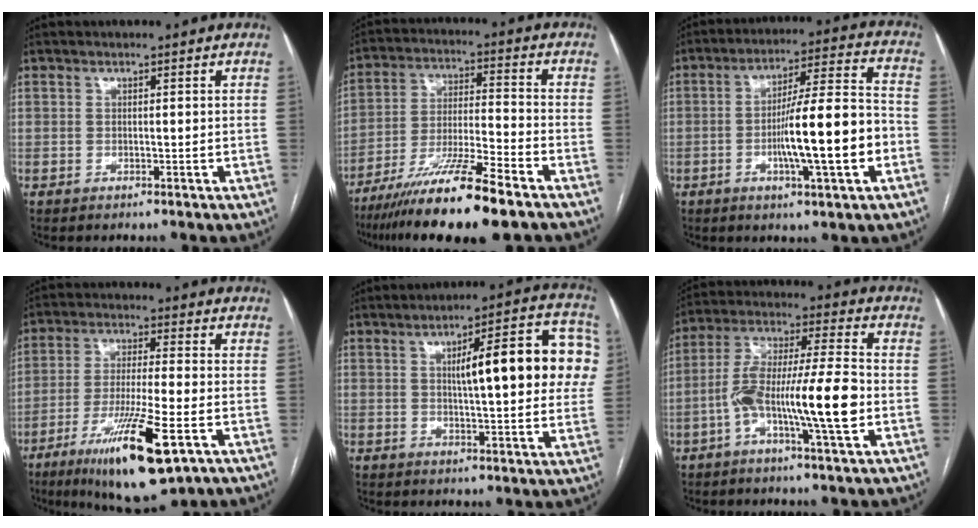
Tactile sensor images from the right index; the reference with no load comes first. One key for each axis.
{"total": 15.2, "fx": -10.7, "fy": 0.2, "fz": 10.7, "tx": -0.205, "ty": -0.037, "tz": -0.190}
{"total": 14.6, "fx": -3.6, "fy": 0.9, "fz": 14.1, "tx": -0.230, "ty": 0.007, "tz": -0.057}
{"total": 14.9, "fx": -7.1, "fy": 1.6, "fz": 13.0, "tx": -0.243, "ty": -0.036, "tz": -0.115}
{"total": 17.1, "fx": 3.3, "fy": 3.4, "fz": 16.5, "tx": -0.207, "ty": 0.037, "tz": 0.042}
{"total": 14.4, "fx": -3.8, "fy": 1.1, "fz": 13.9, "tx": -0.255, "ty": 0.009, "tz": -0.070}